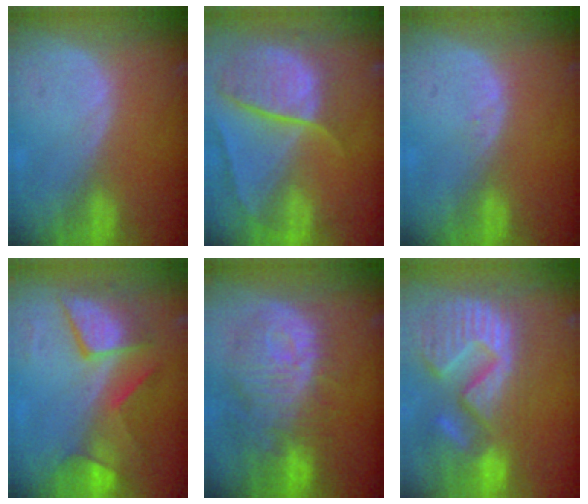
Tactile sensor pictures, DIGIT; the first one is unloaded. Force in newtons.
{"total": 10.6, "press": 8.8, "slide": 5.9}
{"total": 0.7, "press": 0.6, "slide": 0.2}
{"total": 8.6, "press": 8.6, "slide": 0.4}
{"total": 12.4, "press": 11.1, "slide": 5.6}
{"total": 15.2, "press": 12.6, "slide": 8.4}